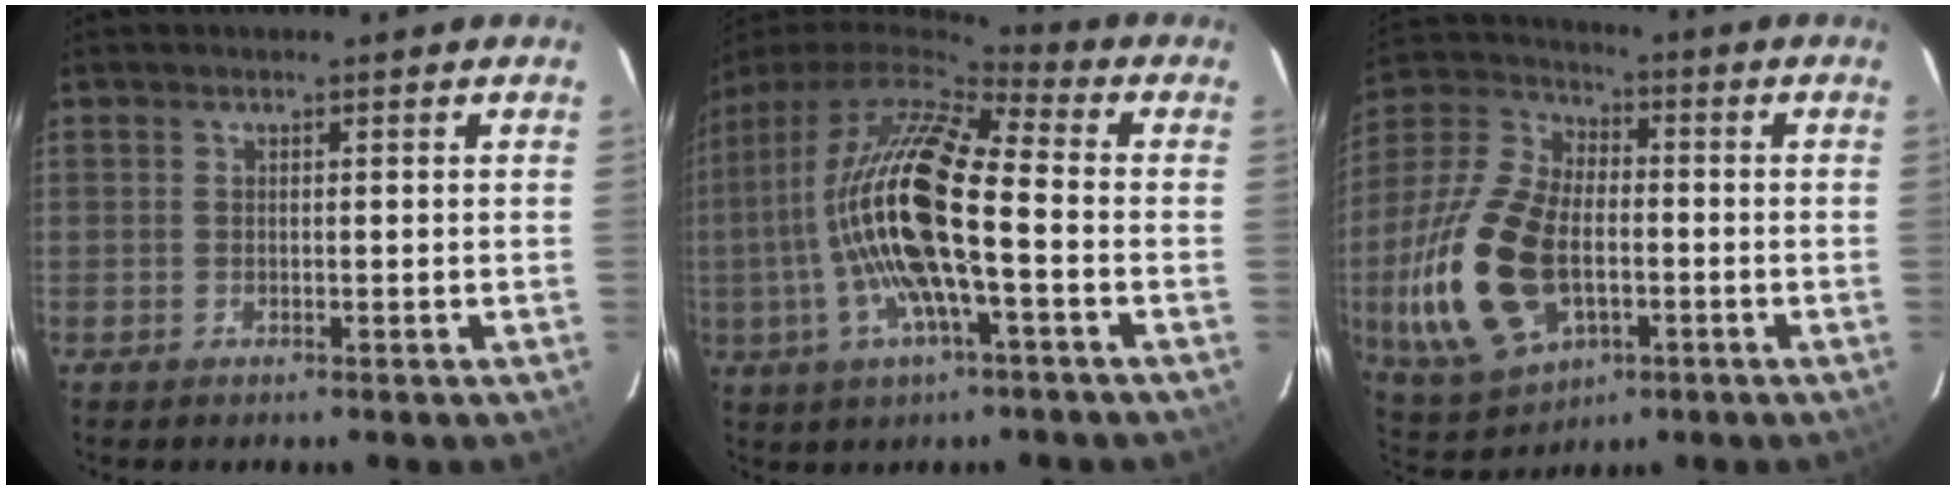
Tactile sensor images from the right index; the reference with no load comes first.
{"total": 18.5, "force": [-2.4, 3.9, 17.9], "torque": [-0.322, -0.011, -0.053]}
{"total": 21.0, "force": [-4.5, 12.6, 16.2], "torque": [-0.373, 0.000, -0.068]}